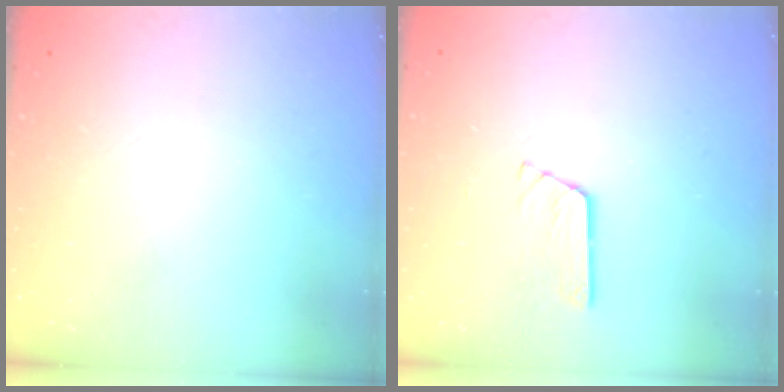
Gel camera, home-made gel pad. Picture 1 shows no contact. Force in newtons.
{"total": 2.6, "press": 2.6, "slide": 0.3}